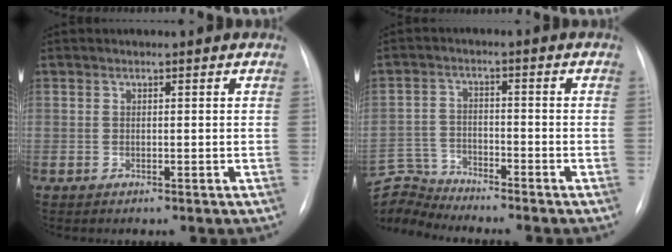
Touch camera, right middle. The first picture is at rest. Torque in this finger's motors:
{"motor_torque": [-0.36, -0.07, -0.15, -0.06]}